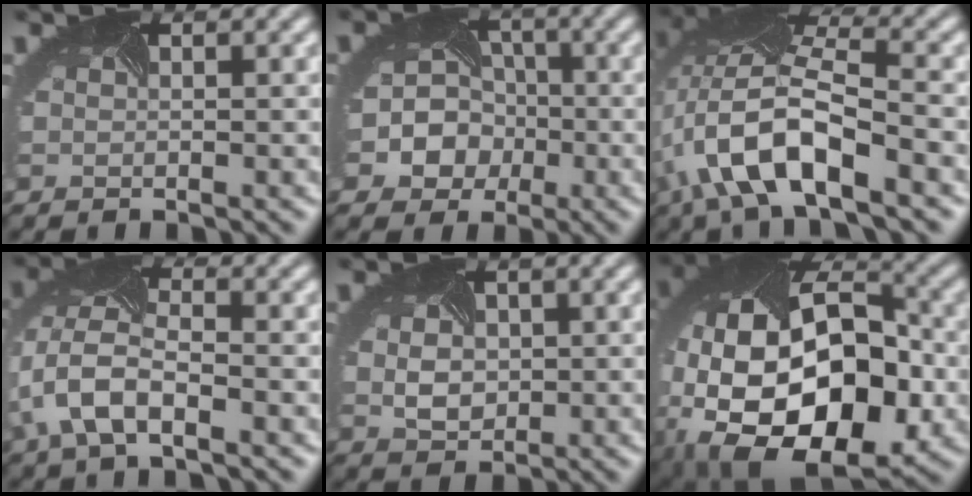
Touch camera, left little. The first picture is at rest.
{"total": 8.3, "force": [-2.3, 7.4, 2.9], "torque": [-0.052, -0.001, -0.066]}
{"total": 9.7, "force": [-4.3, 3.6, 8.0], "torque": [-0.167, 0.003, -0.083]}
{"total": 7.0, "force": [-2.4, 3.8, 5.3], "torque": [-0.132, -0.003, -0.053]}
{"total": 2.7, "force": [0.2, 2.3, 1.5], "torque": [-0.041, -0.006, 0.012]}
{"total": 18.7, "force": [-4.1, 11.7, 14.0], "torque": [-0.260, -0.027, -0.047]}